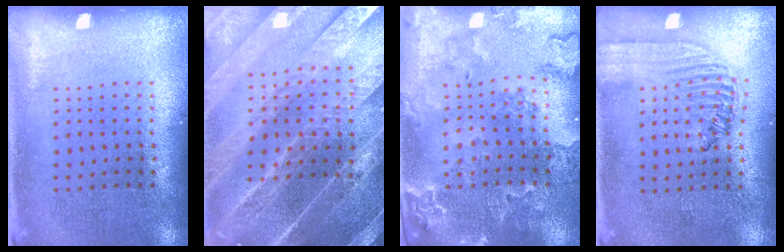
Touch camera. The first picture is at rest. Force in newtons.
{"total": 5.2, "press": 4.5, "slide": 2.7}
{"total": 1.9, "press": 1.9, "slide": 0.2}
{"total": 1.5, "press": 1.4, "slide": 0.5}